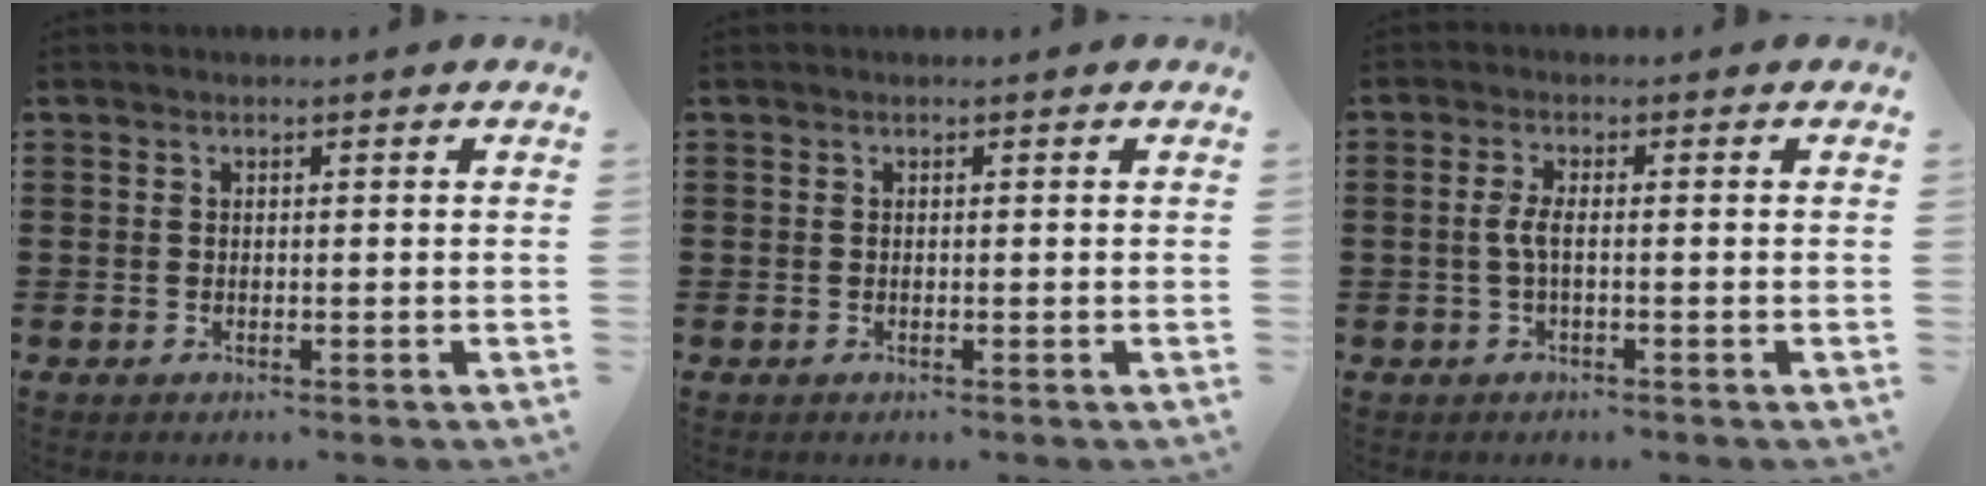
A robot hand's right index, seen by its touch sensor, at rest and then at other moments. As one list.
[{"total": 0.0}, {"total": 2.7, "force": [-0.4, 0.6, 2.6], "torque": [-0.063, -0.005, -0.013]}]